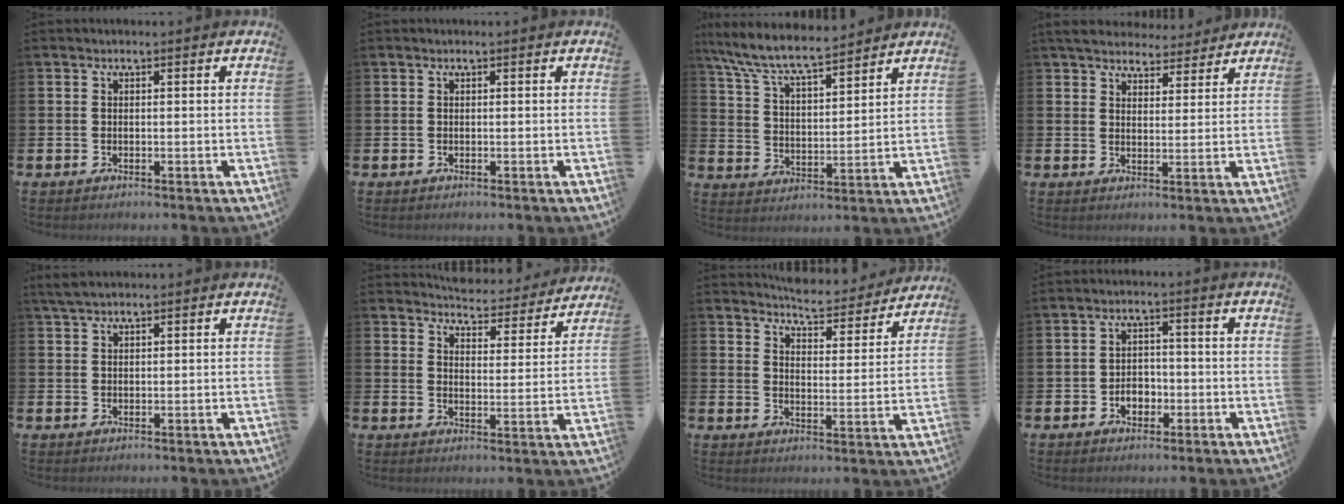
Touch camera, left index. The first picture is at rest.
{"total": 0.0}
{"total": 8.2, "force": [7.6, 1.2, 3.0], "torque": [-0.094, -0.044, 0.135]}
{"total": 5.3, "force": [5.0, 1.6, 0.6], "torque": [-0.032, -0.028, 0.091]}
{"total": 2.4, "force": [2.1, 0.6, 1.1], "torque": [-0.026, 0.003, 0.038]}
{"total": 5.0, "force": [5.0, 0.6, 0.1], "torque": [-0.013, -0.044, 0.082]}
{"total": 5.9, "force": [5.9, 0.7, 0.6], "torque": [-0.025, -0.047, 0.101]}
{"total": 3.1, "force": [-1.2, 2.3, 1.6], "torque": [-0.018, -0.002, -0.031]}